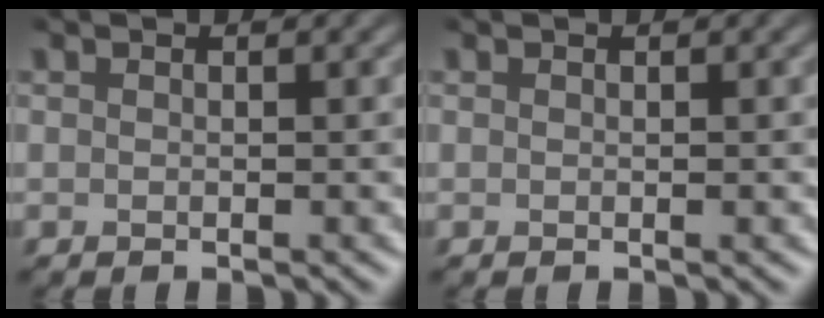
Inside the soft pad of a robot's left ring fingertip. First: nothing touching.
{"total": 0.0}